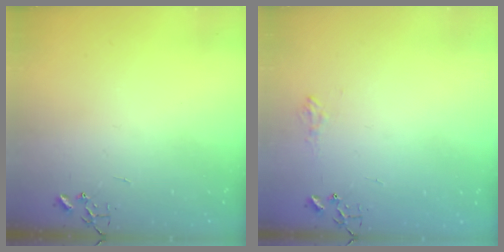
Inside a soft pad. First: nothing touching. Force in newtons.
{"total": 6.9, "press": 6.9, "slide": 0.5}